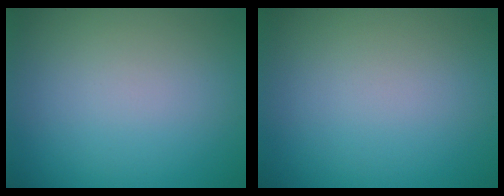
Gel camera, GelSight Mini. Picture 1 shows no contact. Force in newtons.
{"total": 0.0}